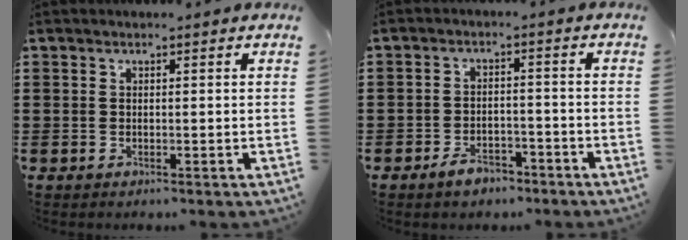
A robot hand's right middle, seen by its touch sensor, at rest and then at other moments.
{"total": 3.5, "force": [-2.9, 1.4, 1.2], "torque": [-0.022, 0.010, -0.057]}